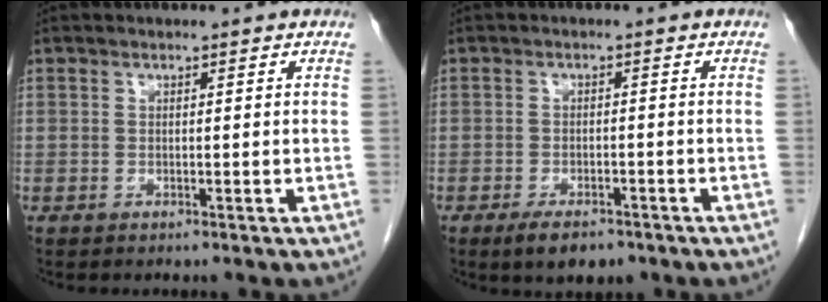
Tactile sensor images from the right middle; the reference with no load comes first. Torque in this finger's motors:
{"motor_torque": [0.80, -0.52, 0.18, 0.06]}